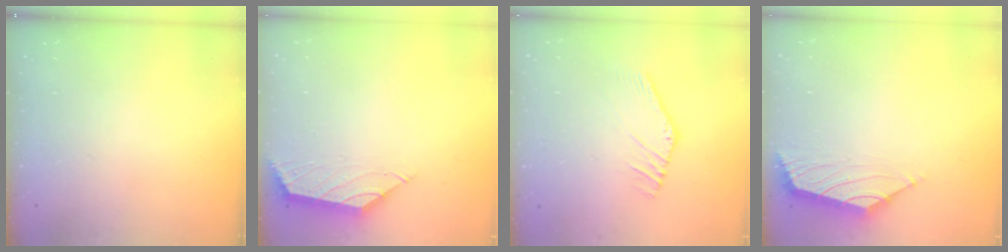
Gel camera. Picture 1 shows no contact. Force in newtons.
{"total": 2.0, "press": 1.9, "slide": 0.3}
{"total": 4.0, "press": 4.0, "slide": 0.1}
{"total": 2.5, "press": 2.4, "slide": 0.6}